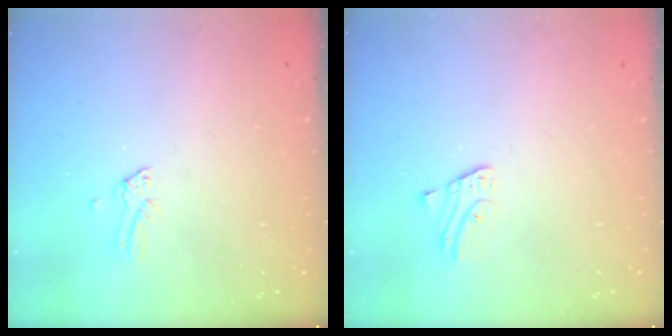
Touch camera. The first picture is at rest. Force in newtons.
{"total": 1.4, "press": 1.4, "slide": 0.1}